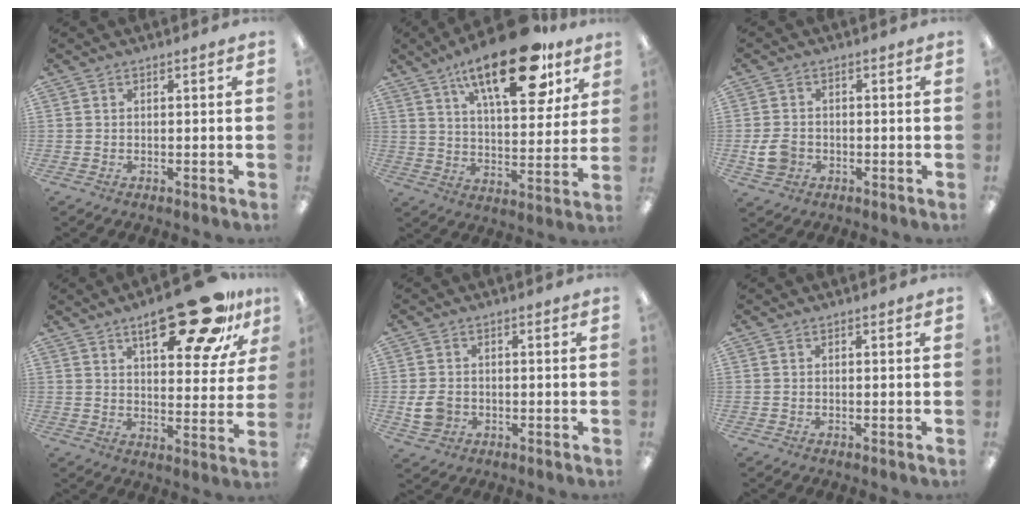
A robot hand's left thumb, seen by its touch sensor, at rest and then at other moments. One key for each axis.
{"total": 22.3, "fx": 13.7, "fy": 8.5, "fz": 15.5, "tx": -0.233, "ty": -0.067, "tz": 0.219}
{"total": 5.5, "fx": -1.3, "fy": 4.5, "fz": 2.8, "tx": -0.043, "ty": 0.003, "tz": -0.024}
{"total": 20.7, "fx": 12.8, "fy": 7.6, "fz": 14.3, "tx": -0.189, "ty": -0.068, "tz": 0.199}
{"total": 5.2, "fx": -0.8, "fy": 4.4, "fz": 2.8, "tx": -0.043, "ty": -0.001, "tz": -0.015}
{"total": 0.0}